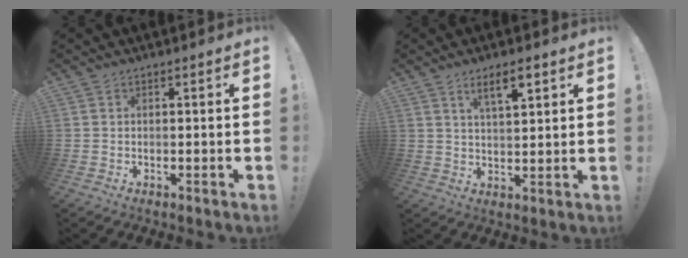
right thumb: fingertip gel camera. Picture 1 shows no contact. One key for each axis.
{"total": 6.9, "fx": 4.1, "fy": 1.9, "fz": 5.2, "tx": -0.079, "ty": -0.018, "tz": 0.067}